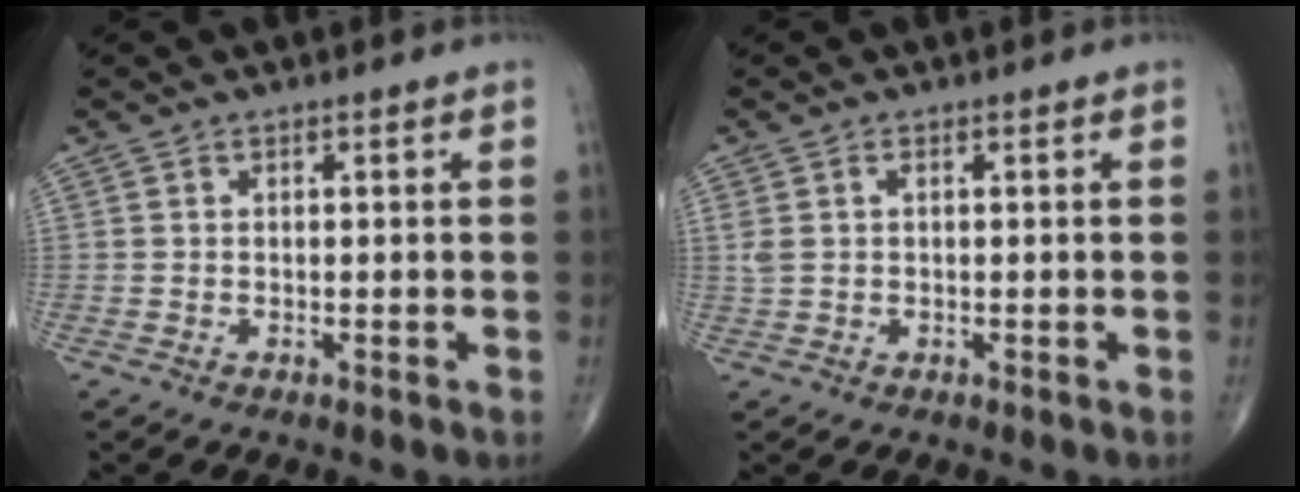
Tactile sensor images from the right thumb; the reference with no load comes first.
{"total": 2.2, "force": [0.5, 1.1, 1.8], "torque": [-0.054, 0.011, 0.014]}